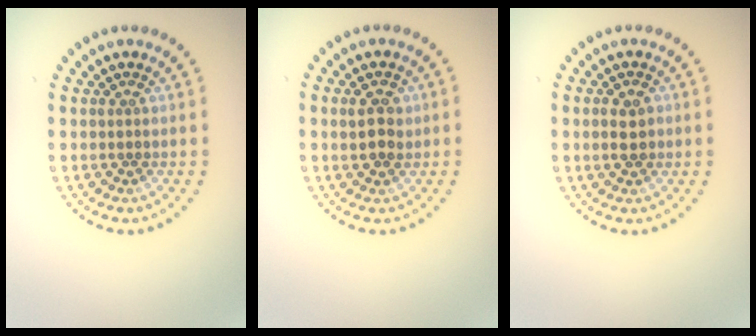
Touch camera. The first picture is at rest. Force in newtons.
{"total": 2.4, "press": 2.4, "slide": 0.5}
{"total": 2.2, "press": 2.2, "slide": 0.2}